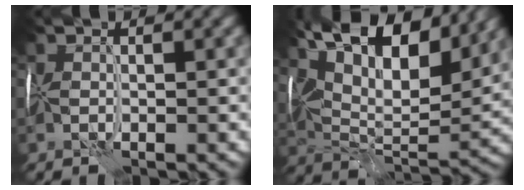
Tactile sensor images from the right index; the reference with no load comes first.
{"total": 14.9, "force": [8.3, 6.7, 10.5], "torque": [-0.180, 0.026, 0.137]}